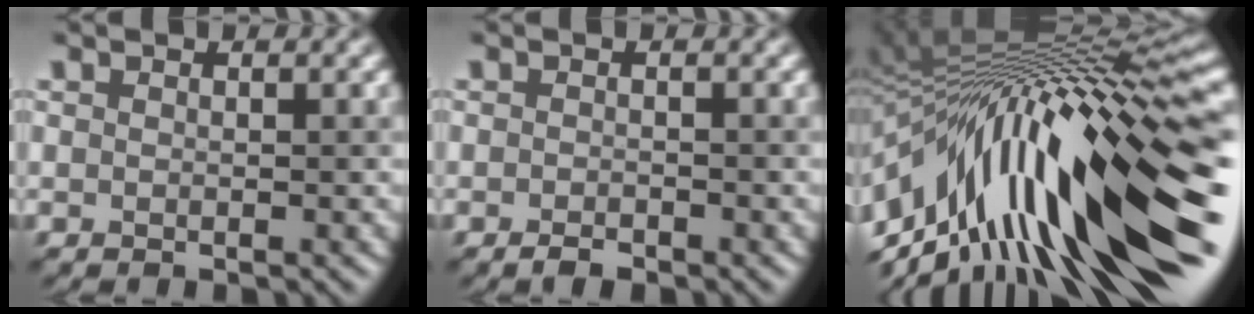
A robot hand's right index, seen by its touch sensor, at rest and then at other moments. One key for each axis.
{"total": 1.2, "fx": -0.8, "fy": 0.4, "fz": 0.7, "tx": -0.015, "ty": -0.001, "tz": -0.018}
{"total": 16.7, "fx": -2.5, "fy": 5.8, "fz": 15.5, "tx": -0.256, "ty": 0.031, "tz": -0.056}